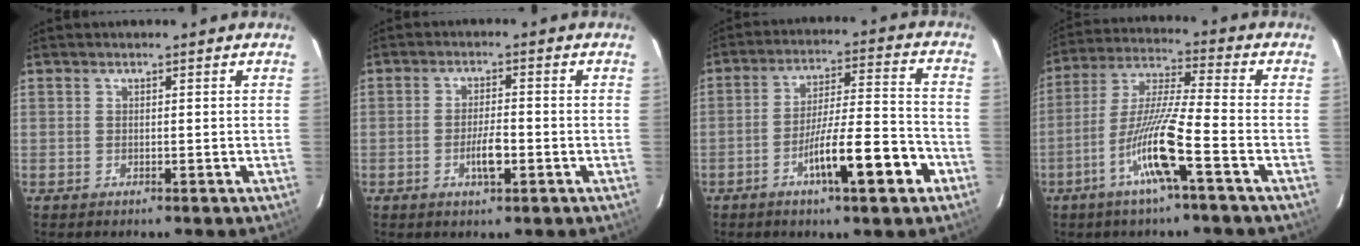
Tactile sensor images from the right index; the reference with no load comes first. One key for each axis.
{"total": 3.9, "fx": -1.4, "fy": 0.8, "fz": 3.6, "tx": -0.067, "ty": 0.001, "tz": -0.024}
{"total": 12.3, "fx": -5.8, "fy": 1.2, "fz": 10.8, "tx": -0.178, "ty": 0.008, "tz": -0.092}
{"total": 11.9, "fx": -5.2, "fy": -0.5, "fz": 10.7, "tx": -0.214, "ty": -0.002, "tz": -0.103}